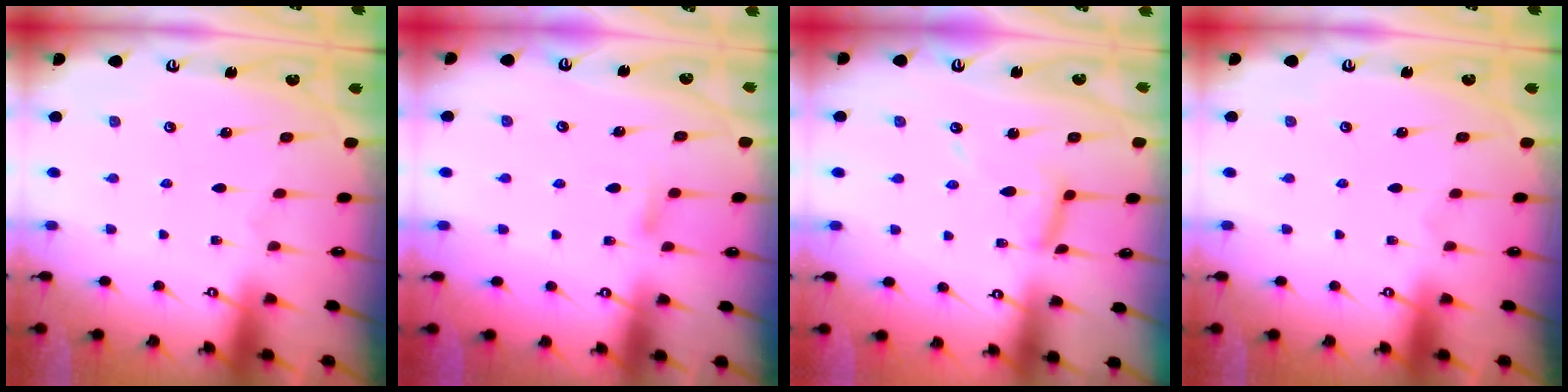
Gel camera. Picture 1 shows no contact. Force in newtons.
{"total": 4.5, "press": 4.5, "slide": 0.5}
{"total": 8.4, "press": 8.4, "slide": 0.5}
{"total": 0.0}